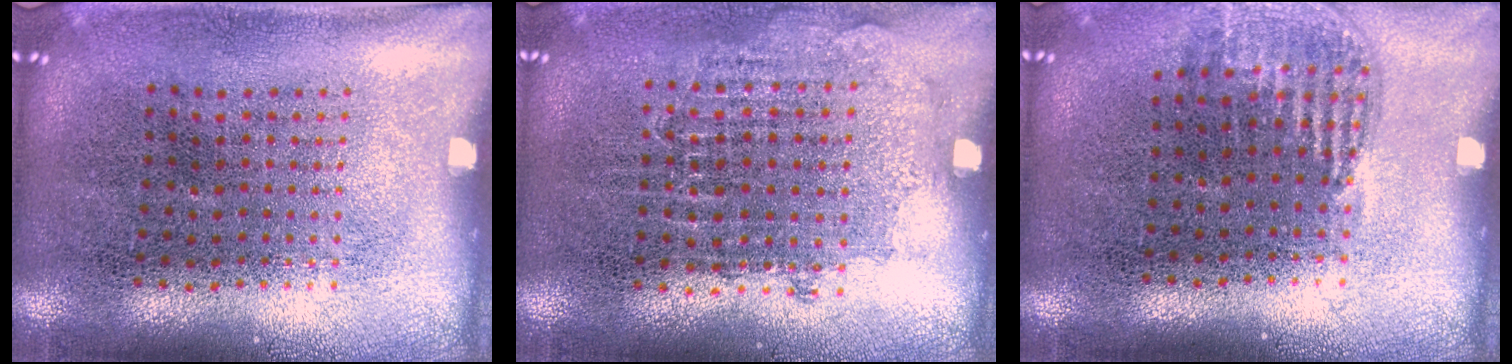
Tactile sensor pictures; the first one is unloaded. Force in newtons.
{"total": 0.8, "press": 0.7, "slide": 0.2}
{"total": 1.1, "press": 1.0, "slide": 0.4}